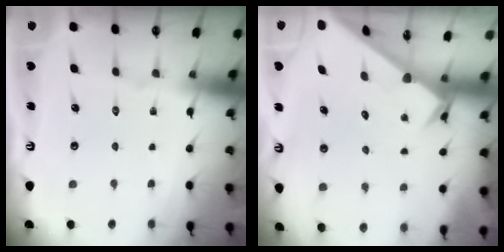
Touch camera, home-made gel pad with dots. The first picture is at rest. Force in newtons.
{"total": 2.4, "press": 2.4, "slide": 0.2}